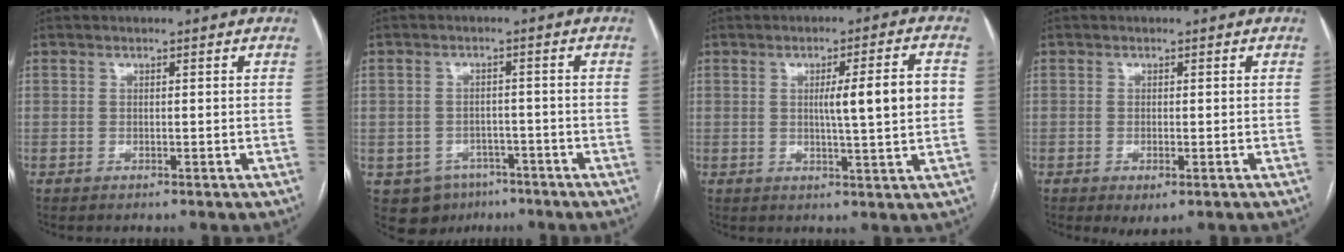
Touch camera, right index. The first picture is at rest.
{"total": 7.5, "force": [-4.1, 6.0, 1.9], "torque": [-0.032, 0.009, -0.050]}
{"total": 8.4, "force": [0.7, -0.1, 8.3], "torque": [-0.123, 0.005, 0.010]}
{"total": 2.3, "force": [-1.1, 0.7, 1.9], "torque": [-0.027, -0.005, -0.010]}